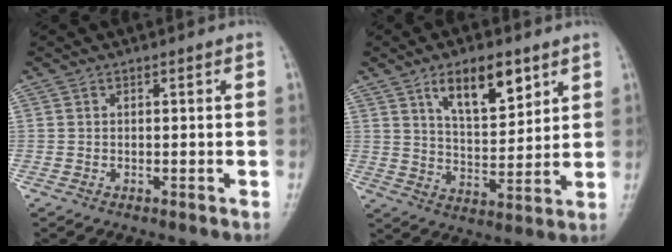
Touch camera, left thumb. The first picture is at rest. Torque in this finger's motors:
{"motor_torque": [1.39, 3.62, 1.08, -0.60, 0.40]}